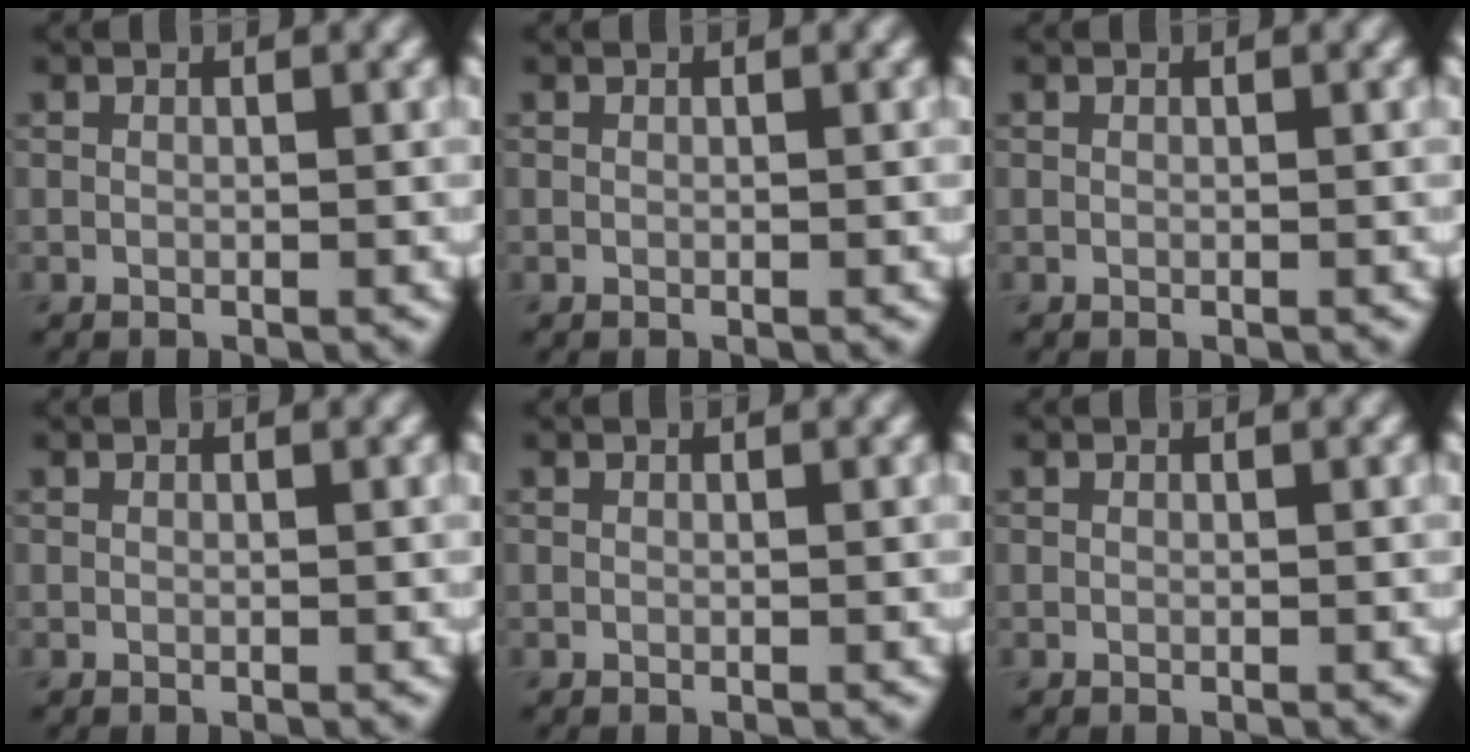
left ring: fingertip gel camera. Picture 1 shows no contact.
{"total": 0.0}
{"total": 0.0}
{"total": 0.0}
{"total": 0.0}
{"total": 0.0}